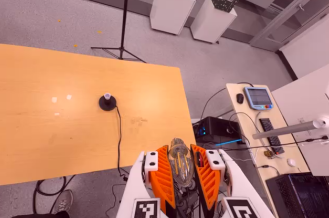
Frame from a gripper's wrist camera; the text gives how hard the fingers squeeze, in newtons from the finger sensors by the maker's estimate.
{"total": 21.7, "left": 24.3, "right": 19.1}